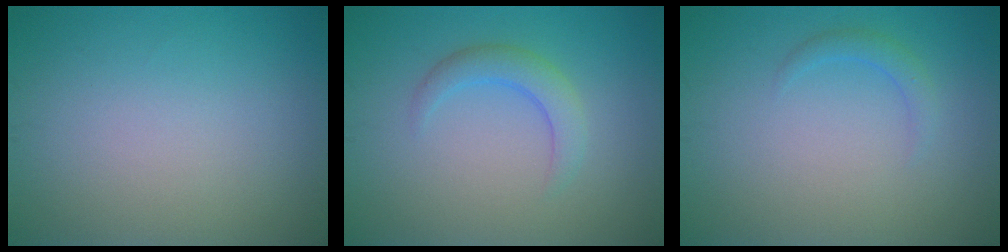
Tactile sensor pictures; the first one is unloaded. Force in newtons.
{"total": 2.4, "press": 2.4, "slide": 0.0}
{"total": 1.3, "press": 1.3, "slide": 0.1}